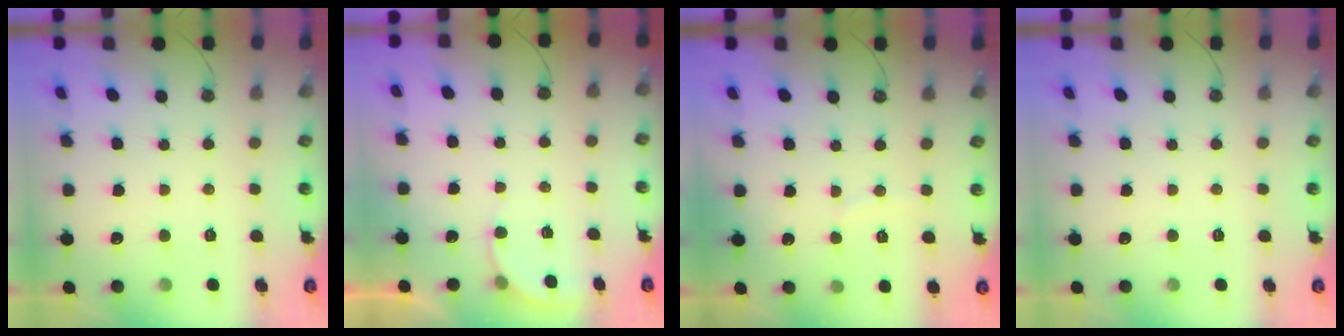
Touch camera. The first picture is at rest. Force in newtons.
{"total": 4.1, "press": 4.1, "slide": 0.3}
{"total": 3.4, "press": 3.3, "slide": 0.4}
{"total": 0.0}